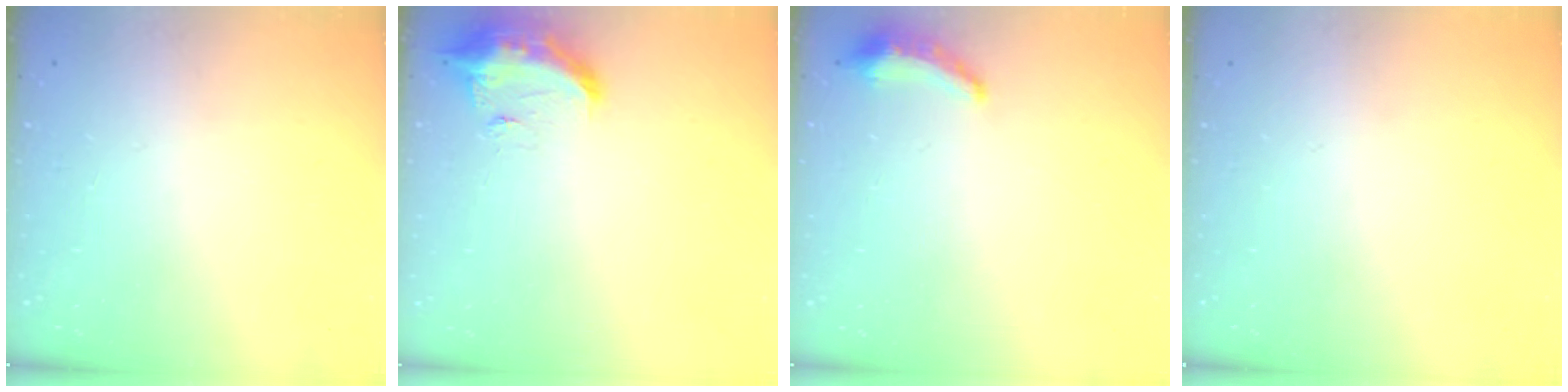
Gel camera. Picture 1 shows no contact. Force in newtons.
{"total": 11.0, "press": 9.9, "slide": 4.8}
{"total": 7.2, "press": 6.9, "slide": 2.1}
{"total": 0.0}